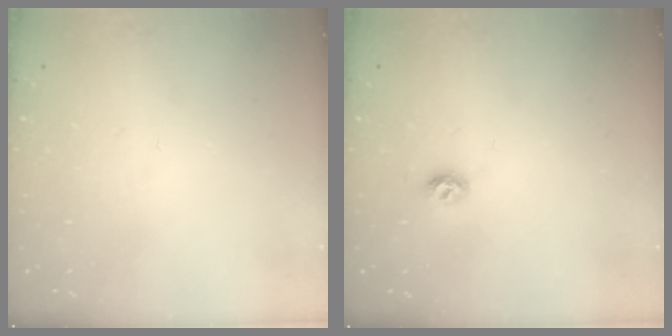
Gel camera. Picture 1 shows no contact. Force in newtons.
{"total": 5.9, "press": 5.9, "slide": 0.8}